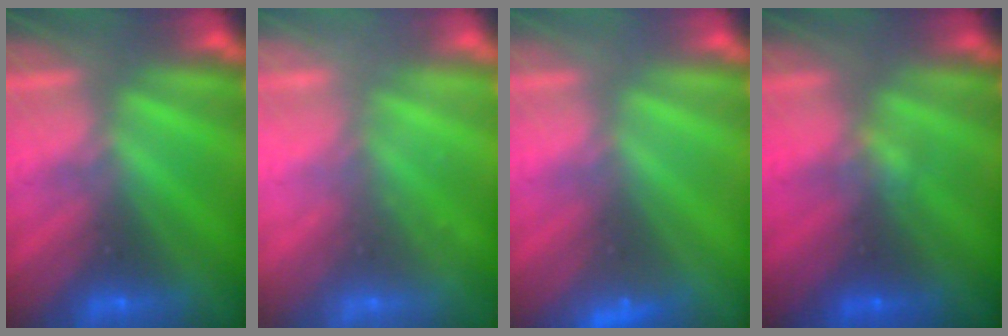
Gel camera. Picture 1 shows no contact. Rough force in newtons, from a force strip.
{"total": 2.3}
{"total": 2.3}
{"total": 1.2}